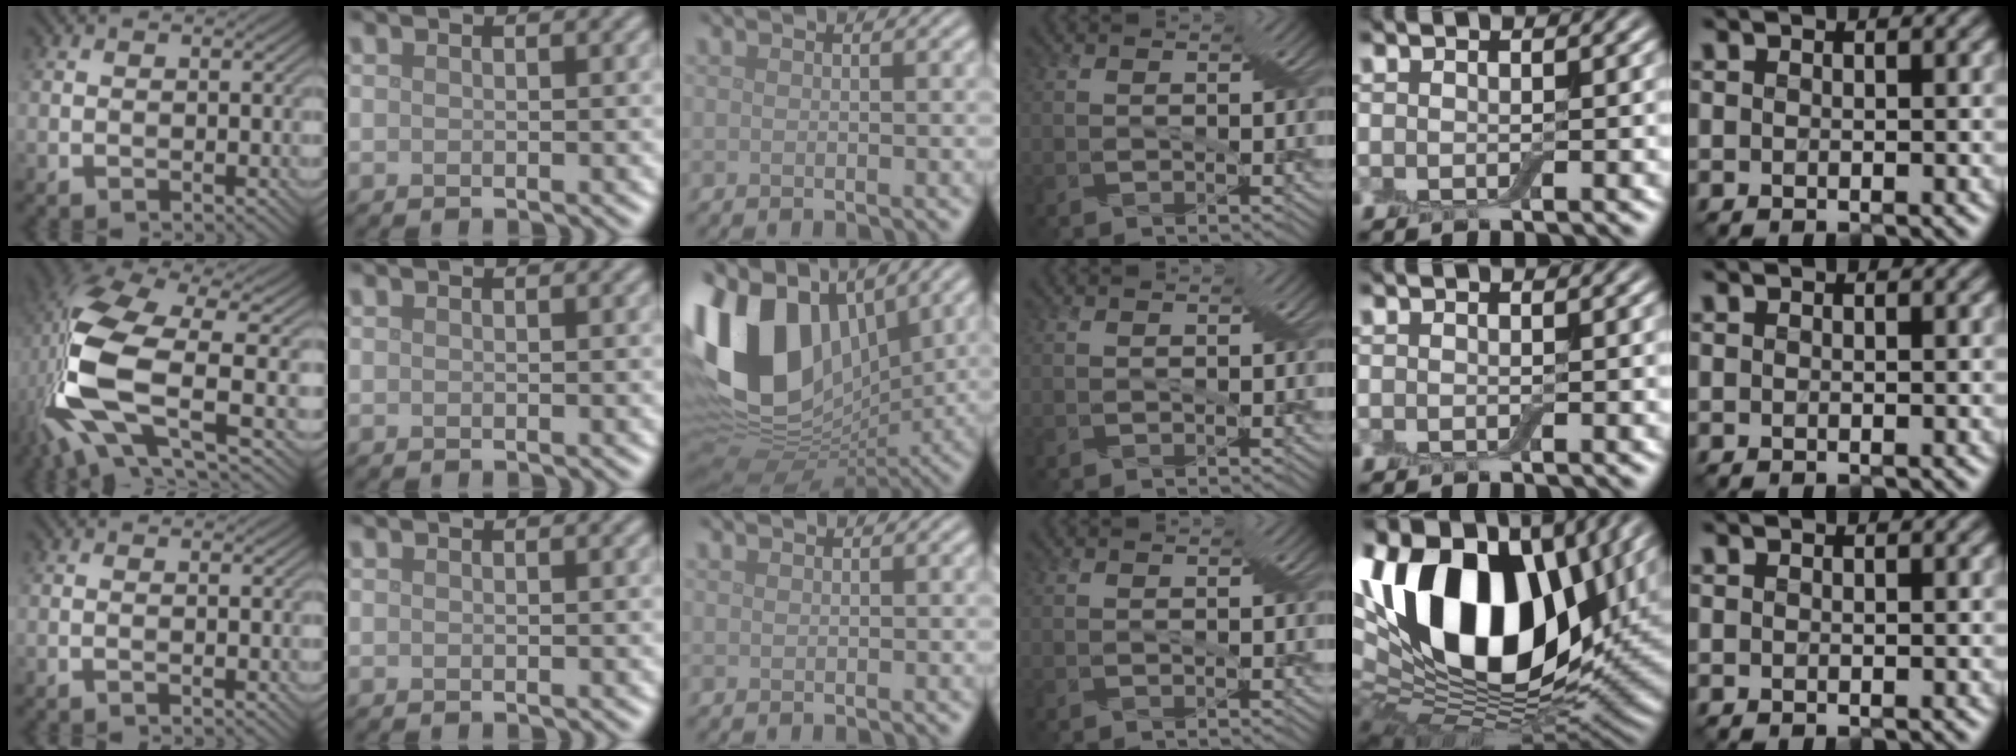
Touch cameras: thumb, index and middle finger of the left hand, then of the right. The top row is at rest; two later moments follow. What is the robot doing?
{"motion": "cut", "object": "cling film"}